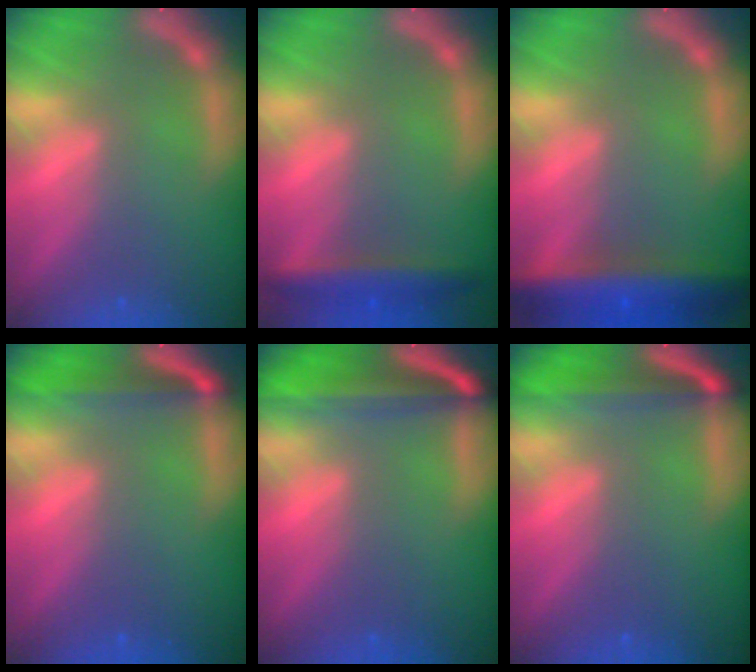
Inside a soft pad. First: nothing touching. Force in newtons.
{"total": 4.0}
{"total": 8.0}
{"total": 4.4}
{"total": 8.0}
{"total": 5.5}